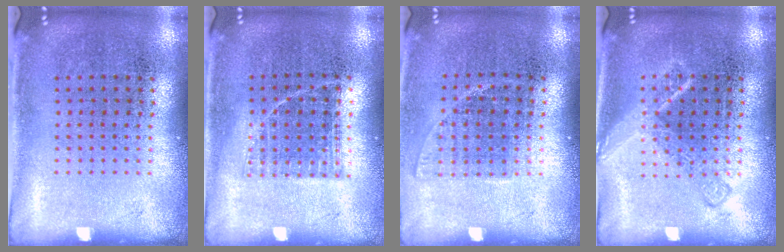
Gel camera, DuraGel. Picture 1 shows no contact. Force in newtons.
{"total": 0.8, "press": 0.7, "slide": 0.3}
{"total": 1.0, "press": 0.9, "slide": 0.5}
{"total": 2.3, "press": 2.3, "slide": 0.4}